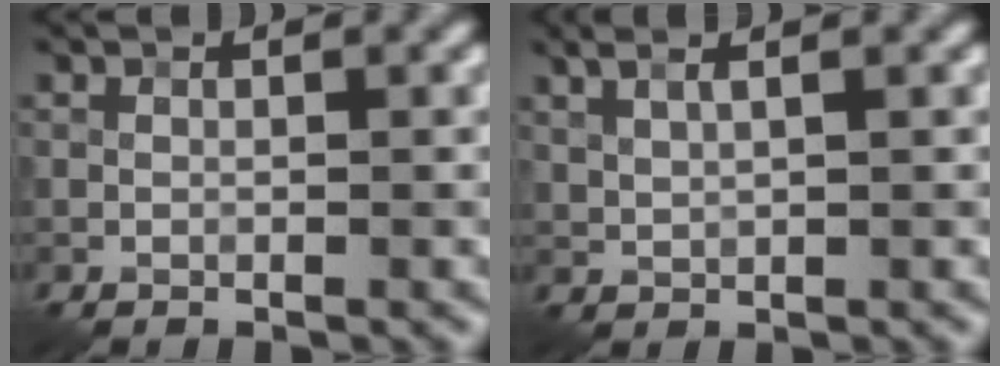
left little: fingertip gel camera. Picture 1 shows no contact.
{"total": 3.5, "force": [2.3, 1.4, 2.3], "torque": [-0.042, 0.024, 0.026]}